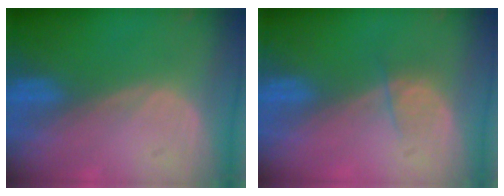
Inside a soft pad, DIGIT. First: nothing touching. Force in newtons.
{"total": 2.2, "press": 2.0, "slide": 0.9}